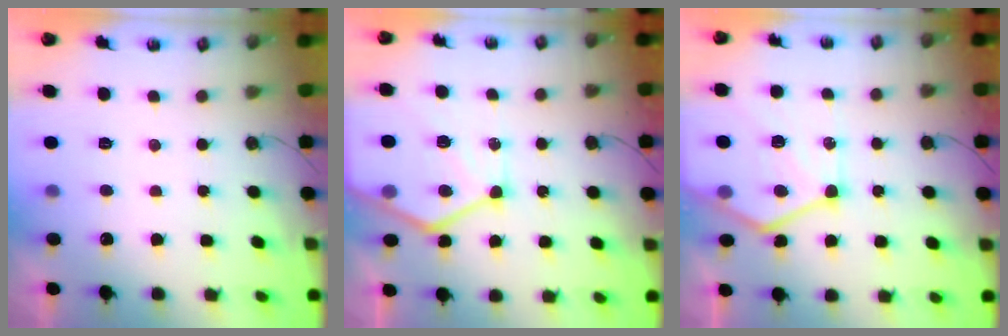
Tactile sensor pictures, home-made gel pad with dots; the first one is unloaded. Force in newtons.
{"total": 15.7, "press": 15.6, "slide": 1.4}
{"total": 16.5, "press": 16.4, "slide": 1.8}